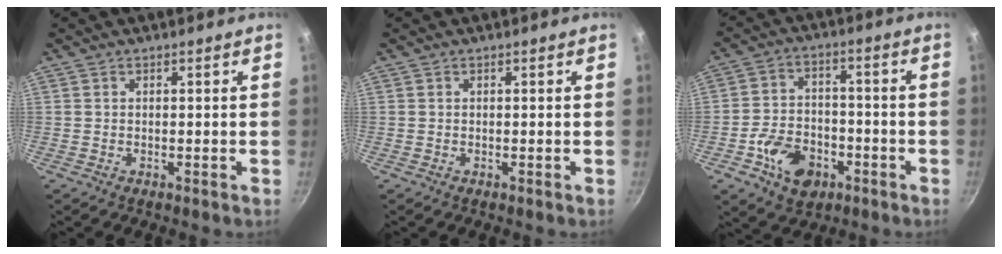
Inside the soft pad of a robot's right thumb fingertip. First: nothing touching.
{"total": 0.0}
{"total": 11.1, "force": [-4.9, 7.7, 6.3], "torque": [-0.087, 0.036, -0.082]}